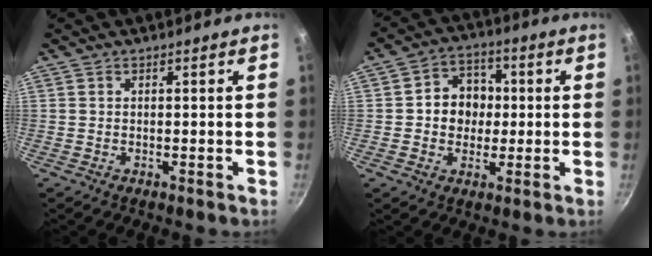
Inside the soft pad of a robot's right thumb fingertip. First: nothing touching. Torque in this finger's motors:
{"motor_torque": [-0.41, 0.66, 0.18, 0.01, 0.03]}